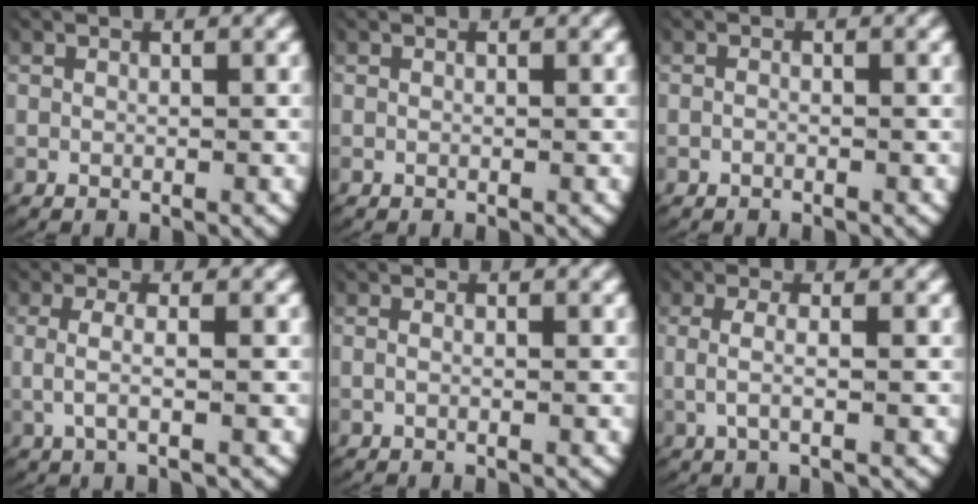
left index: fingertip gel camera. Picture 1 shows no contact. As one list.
[{"total": 0.0}, {"total": 0.6, "force": [-0.5, 0.1, 0.3], "torque": [-0.007, 0.000, -0.010]}, {"total": 3.3, "force": [0.0, 1.2, 3.1], "torque": [-0.070, -0.003, 0.001]}, {"total": 0.7, "force": [-0.3, 0.1, 0.6], "torque": [-0.017, -0.005, -0.004]}, {"total": 3.0, "force": [0.0, 1.0, 2.9], "torque": [-0.067, -0.004, 0.001]}]